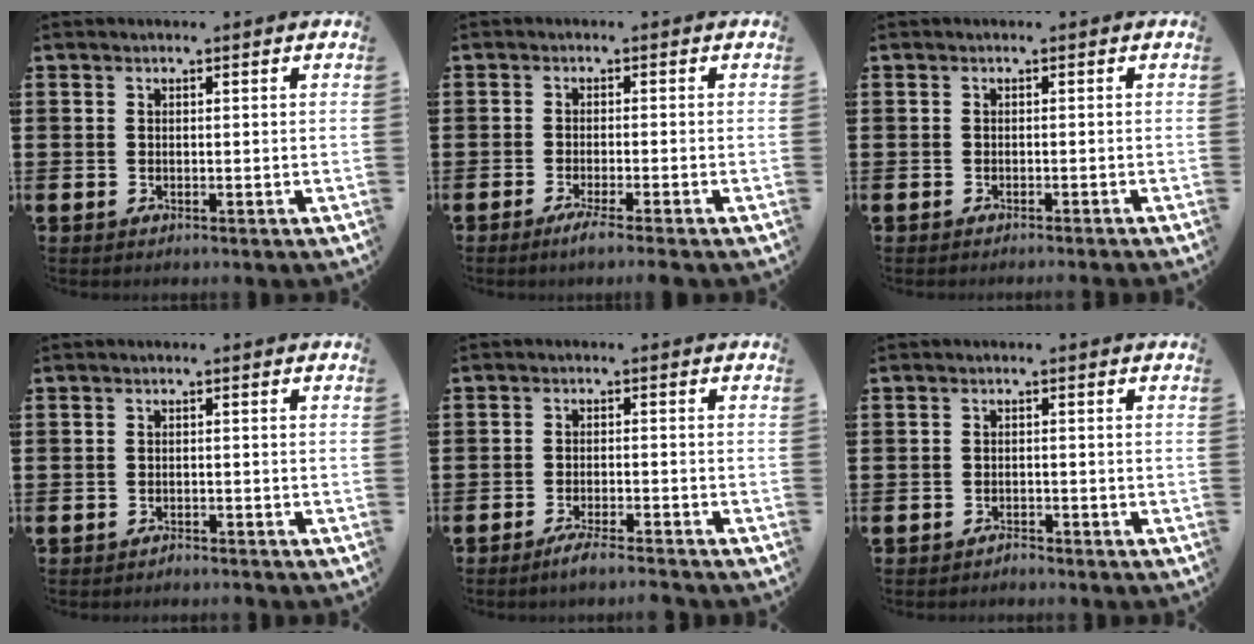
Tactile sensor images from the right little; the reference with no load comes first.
{"total": 2.1, "force": [-1.3, 0.0, 1.7], "torque": [-0.025, -0.003, -0.024]}
{"total": 0.5, "force": [-0.5, -0.2, 0.1], "torque": [0.000, 0.001, -0.012]}
{"total": 0.9, "force": [-0.9, 0.1, 0.0], "torque": [0.005, -0.003, -0.020]}
{"total": 2.6, "force": [-2.3, -0.1, 1.3], "torque": [-0.020, 0.004, -0.043]}
{"total": 1.1, "force": [-1.1, 0.0, 0.0], "torque": [-0.003, 0.002, -0.024]}